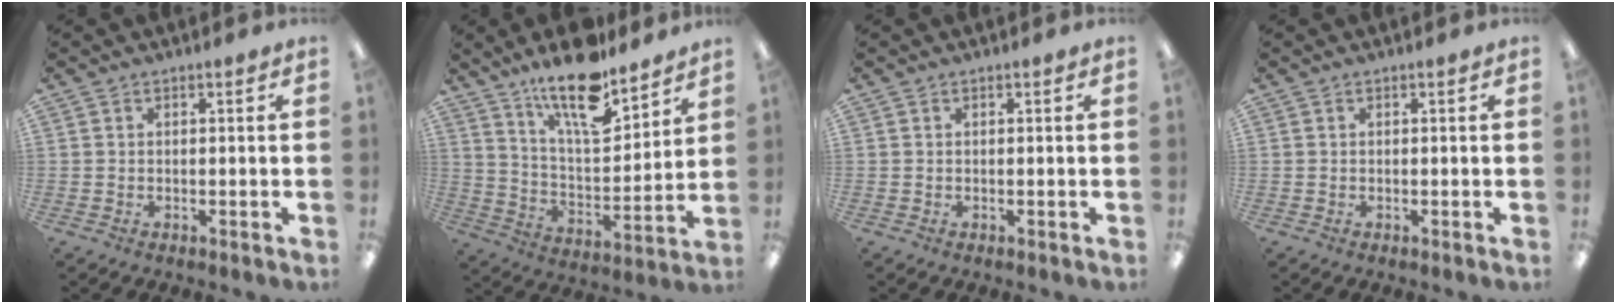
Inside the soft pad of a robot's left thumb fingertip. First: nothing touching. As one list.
[{"total": 17.2, "force": [13.2, 5.2, 9.7], "torque": [-0.167, -0.079, 0.223]}, {"total": 0.0}, {"total": 0.0}]